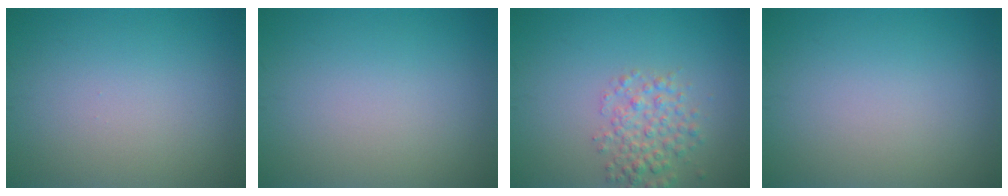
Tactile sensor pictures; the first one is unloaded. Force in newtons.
{"total": 0.0}
{"total": 3.2, "press": 3.2, "slide": 0.1}
{"total": 0.0}